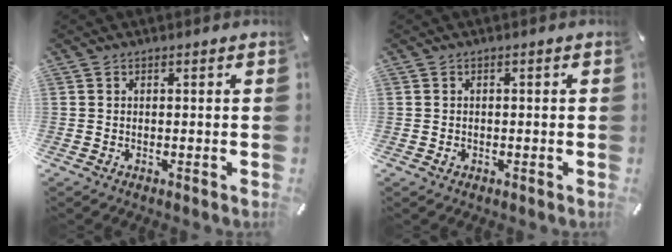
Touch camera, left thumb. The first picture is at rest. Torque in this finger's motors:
{"motor_torque": [0.17, 0.24, 0.12, -0.01, 0.00]}